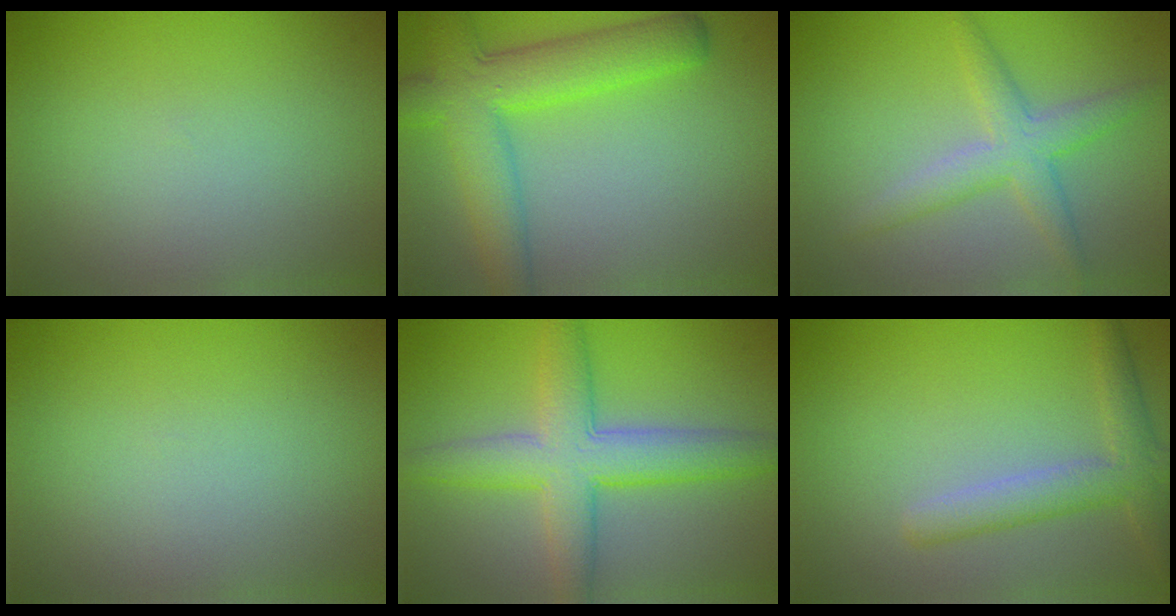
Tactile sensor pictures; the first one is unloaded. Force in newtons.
{"total": 7.3, "press": 7.3, "slide": 0.2}
{"total": 3.5, "press": 3.5, "slide": 0.1}
{"total": 0.0}
{"total": 6.3, "press": 6.3, "slide": 0.3}
{"total": 3.3, "press": 3.3, "slide": 0.1}